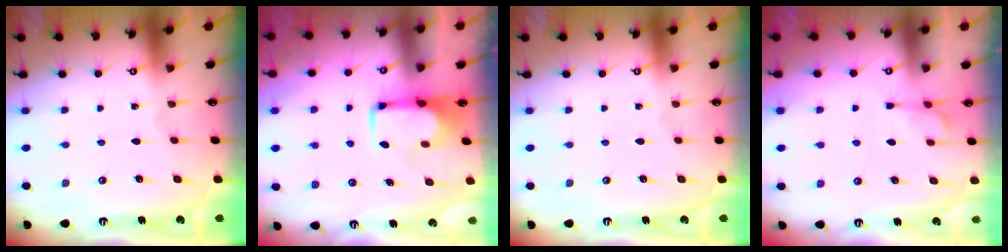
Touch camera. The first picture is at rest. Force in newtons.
{"total": 1.7, "press": 1.6, "slide": 0.5}
{"total": 0.0}
{"total": 1.1, "press": 0.1, "slide": 1.1}